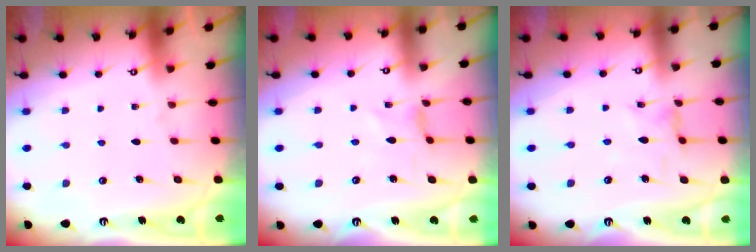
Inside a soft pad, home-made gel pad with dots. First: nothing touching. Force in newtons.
{"total": 0.0}
{"total": 1.9, "press": 1.9, "slide": 0.1}